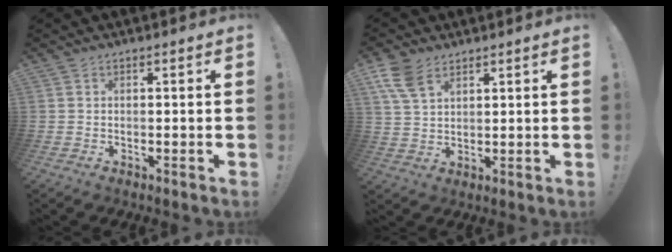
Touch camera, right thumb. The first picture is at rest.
{"total": 8.0, "force": [4.7, 4.4, 4.7], "torque": [-0.083, -0.011, 0.093]}